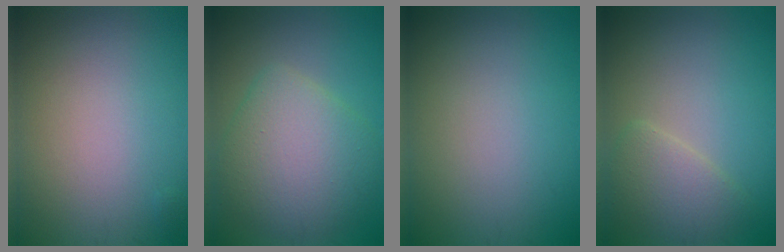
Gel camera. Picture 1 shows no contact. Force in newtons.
{"total": 6.4, "press": 6.4, "slide": 0.5}
{"total": 0.0}
{"total": 2.9, "press": 2.8, "slide": 0.4}